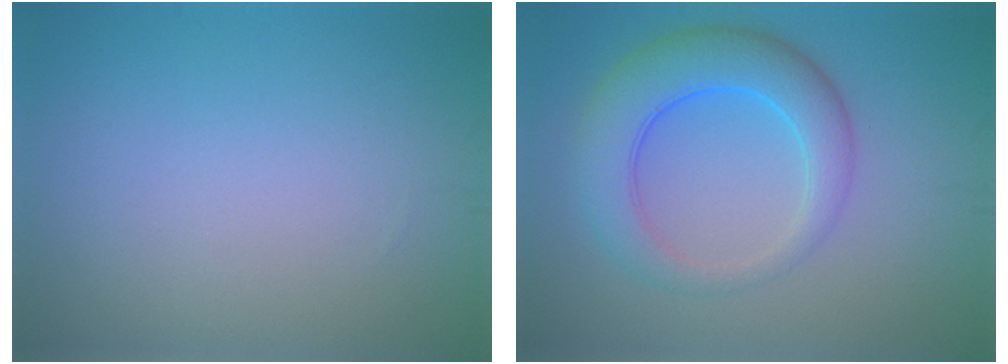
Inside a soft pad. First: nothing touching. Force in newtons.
{"total": 6.2, "press": 6.2, "slide": 0.3}